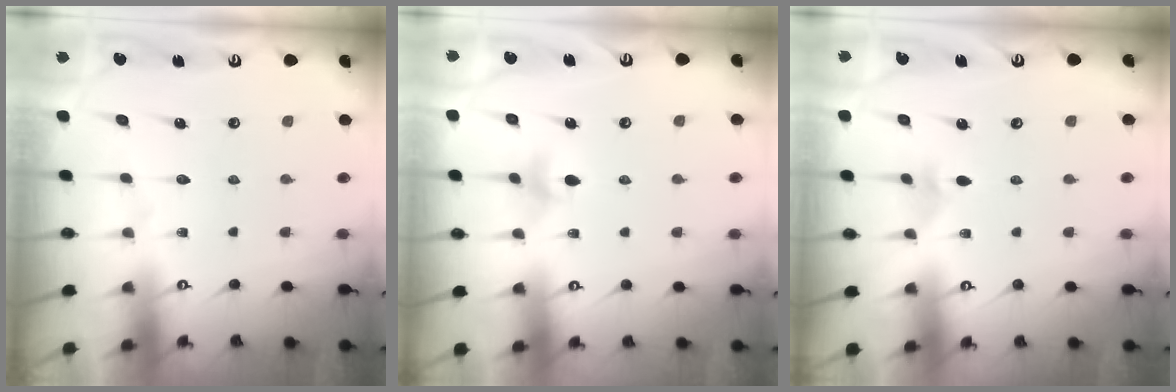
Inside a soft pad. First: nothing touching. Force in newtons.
{"total": 4.6, "press": 4.5, "slide": 0.9}
{"total": 1.9, "press": 1.9, "slide": 0.3}